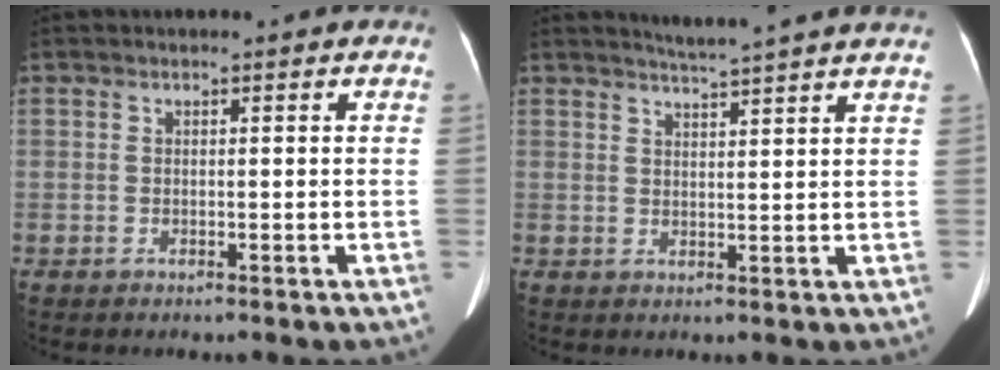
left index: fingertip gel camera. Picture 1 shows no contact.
{"total": 7.7, "force": [7.0, -1.3, 2.9], "torque": [-0.046, 0.006, 0.083]}